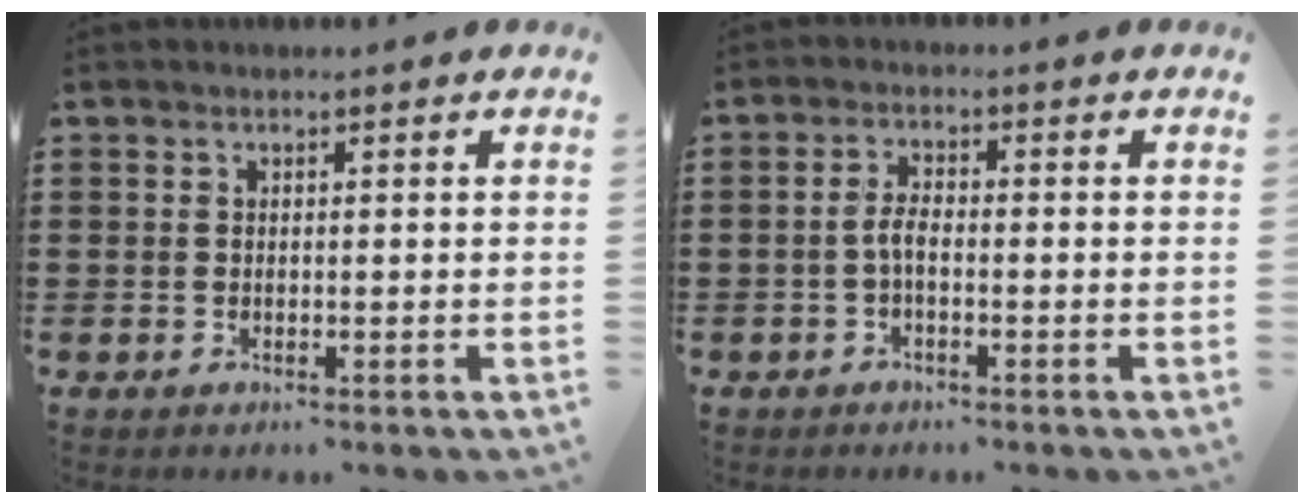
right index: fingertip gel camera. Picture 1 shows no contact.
{"total": 2.6, "force": [-0.9, 0.7, 2.4], "torque": [-0.059, -0.005, -0.020]}